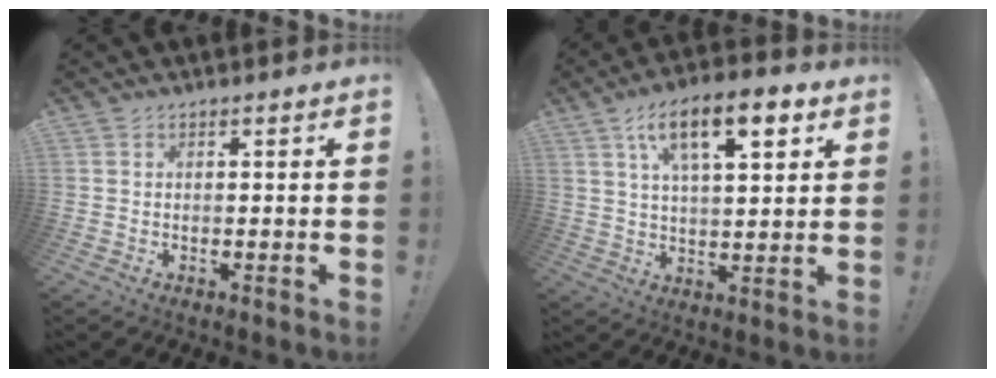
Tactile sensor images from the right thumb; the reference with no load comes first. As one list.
[{"total": 14.5, "force": [6.7, 5.5, 11.6], "torque": [-0.179, -0.015, 0.107]}]